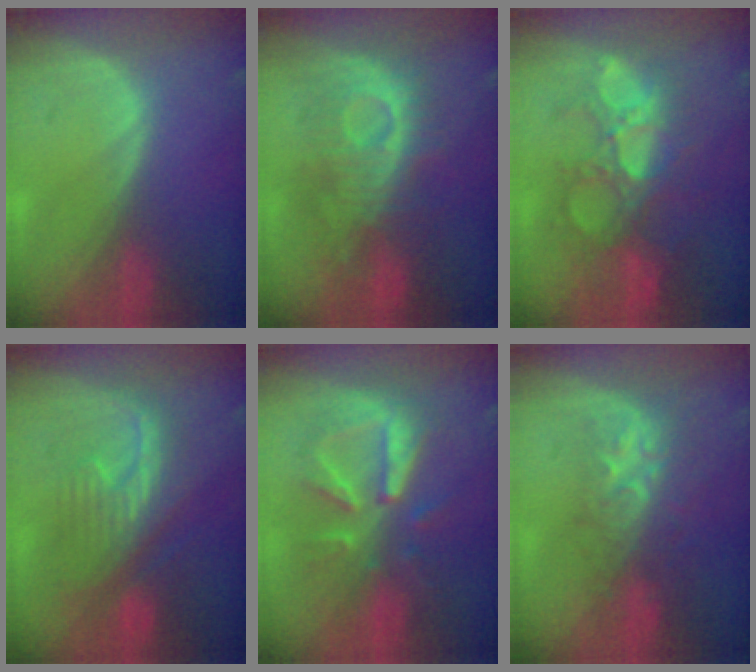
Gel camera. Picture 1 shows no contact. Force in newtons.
{"total": 9.1, "press": 9.1, "slide": 0.3}
{"total": 10.9, "press": 9.5, "slide": 5.4}
{"total": 8.3, "press": 8.2, "slide": 1.3}
{"total": 8.3, "press": 8.2, "slide": 0.8}
{"total": 8.9, "press": 7.2, "slide": 5.2}